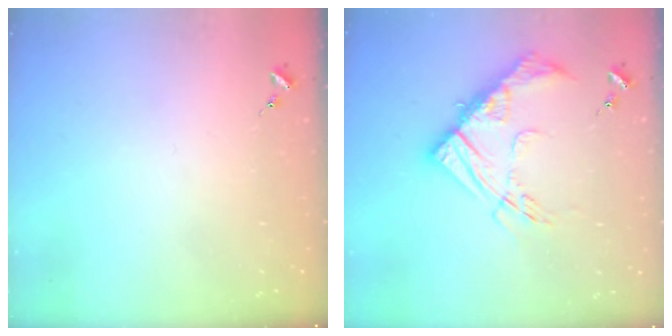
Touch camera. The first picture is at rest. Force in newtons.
{"total": 17.2, "press": 17.1, "slide": 1.6}